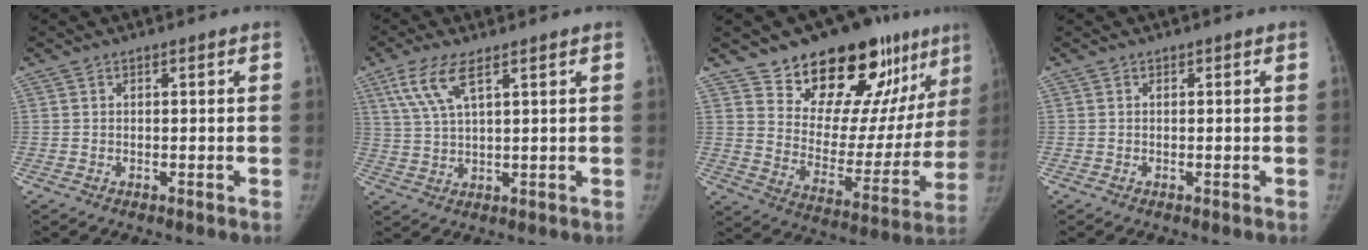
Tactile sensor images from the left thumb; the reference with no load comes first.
{"total": 7.1, "force": [3.8, 2.0, 5.7], "torque": [-0.131, -0.005, 0.081]}
{"total": 24.0, "force": [16.8, 11.0, 13.3], "torque": [-0.140, -0.089, 0.249]}
{"total": 0.0}